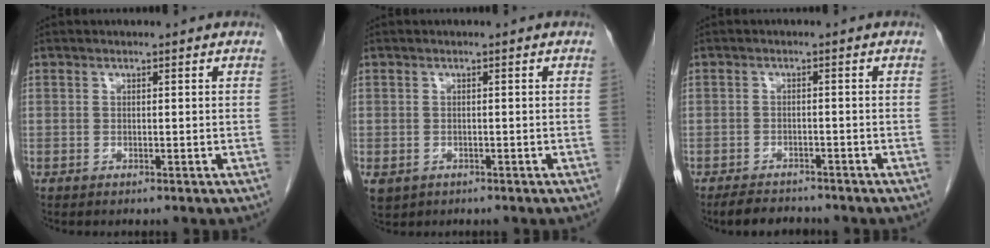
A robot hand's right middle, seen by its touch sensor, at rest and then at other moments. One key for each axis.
{"total": 4.4, "fx": -2.1, "fy": 3.5, "fz": 1.6, "tx": -0.038, "ty": -0.006, "tz": -0.026}
{"total": 4.4, "fx": -3.9, "fy": 1.5, "fz": 1.2, "tx": -0.023, "ty": -0.007, "tz": -0.062}